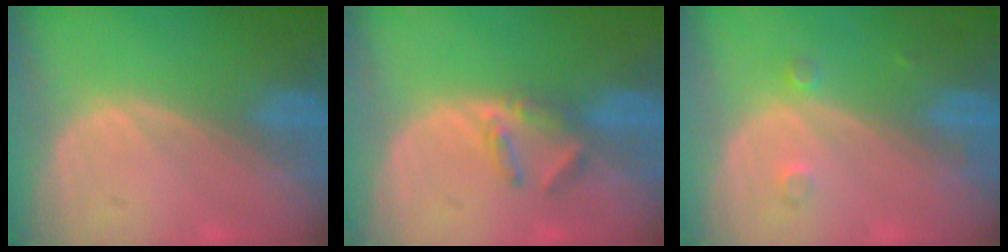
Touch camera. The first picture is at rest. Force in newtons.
{"total": 3.2, "press": 3.0, "slide": 1.0}
{"total": 1.9, "press": 1.6, "slide": 1.0}